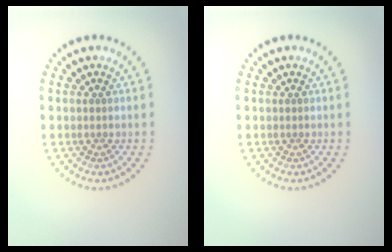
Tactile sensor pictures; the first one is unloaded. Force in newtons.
{"total": 0.0}